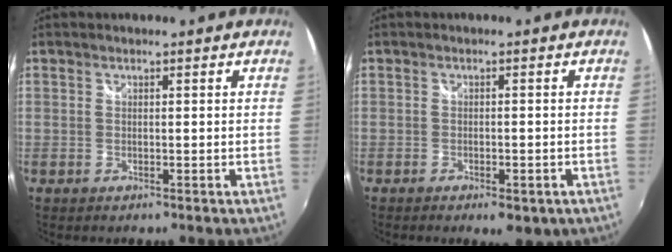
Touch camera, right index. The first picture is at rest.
{"total": 5.1, "force": [-3.2, 2.0, 3.5], "torque": [-0.064, -0.016, -0.040]}